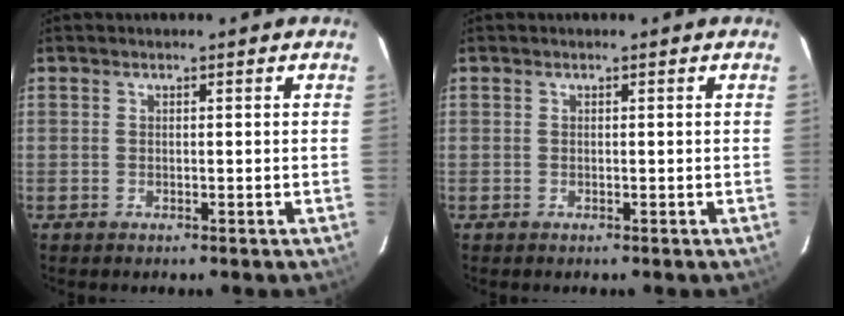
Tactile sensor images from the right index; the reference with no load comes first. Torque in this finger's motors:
{"motor_torque": [0.00, 0.00, 0.02, 0.00]}